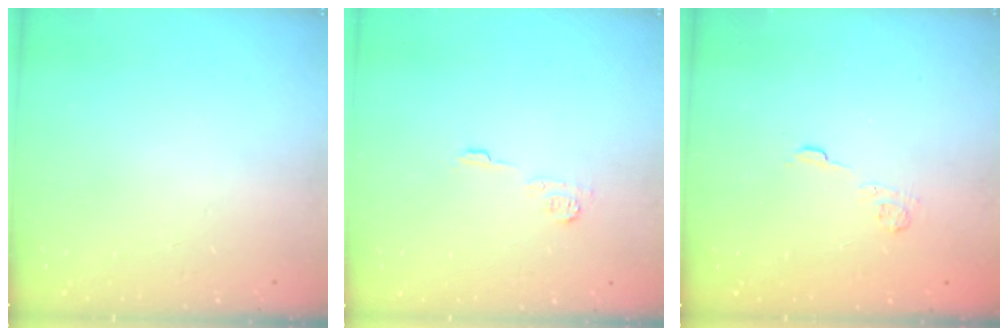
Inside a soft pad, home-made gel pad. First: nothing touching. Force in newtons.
{"total": 5.6, "press": 5.6, "slide": 0.7}
{"total": 3.6, "press": 3.4, "slide": 1.2}